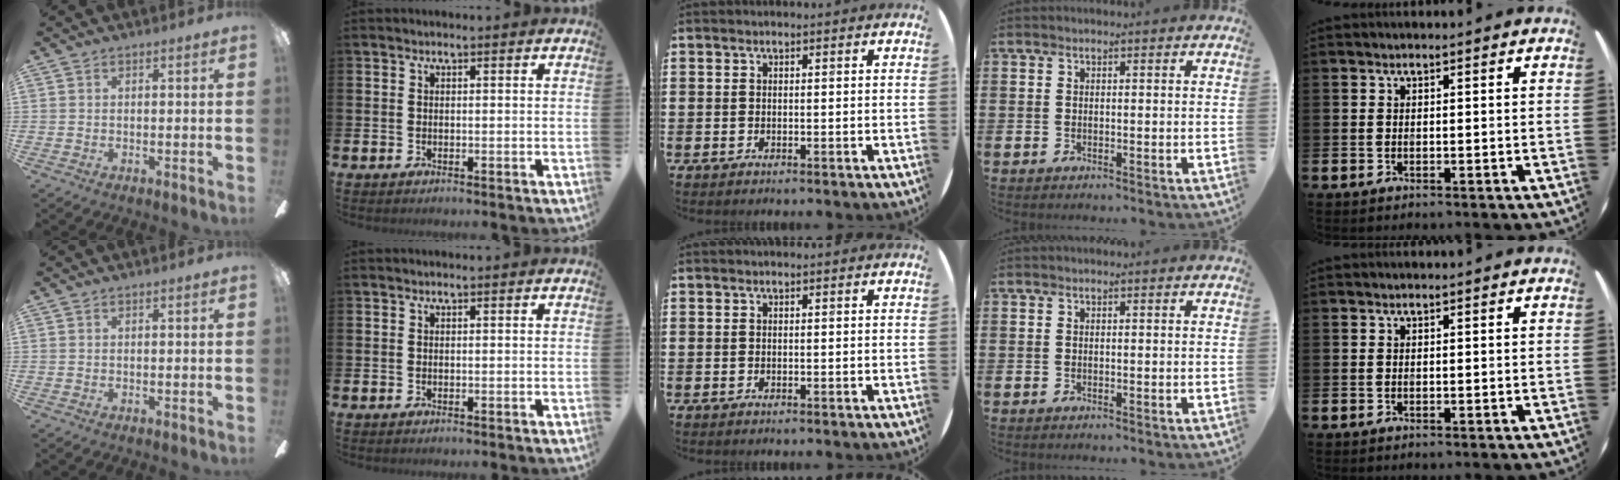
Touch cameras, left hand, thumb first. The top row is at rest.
{}